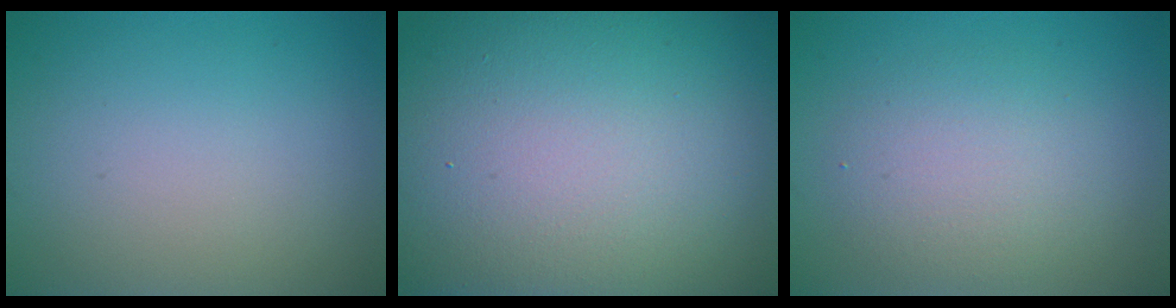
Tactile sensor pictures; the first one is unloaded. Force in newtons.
{"total": 23.6, "press": 23.6, "slide": 1.3}
{"total": 3.7, "press": 3.7, "slide": 0.4}